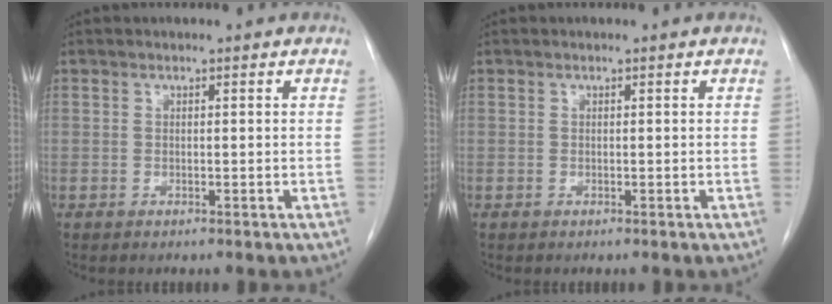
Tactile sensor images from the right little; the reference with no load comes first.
{"total": 0.0}